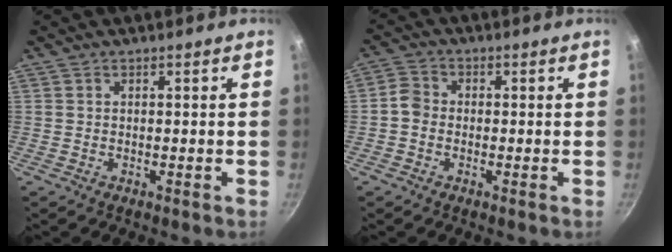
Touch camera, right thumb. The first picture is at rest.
{"total": 3.5, "force": [-0.8, 3.0, 1.7], "torque": [-0.027, 0.015, -0.028]}